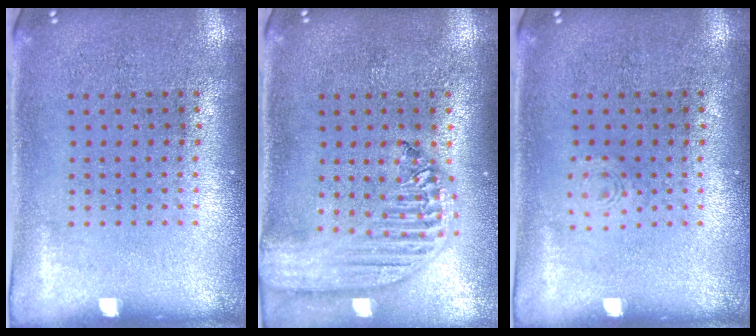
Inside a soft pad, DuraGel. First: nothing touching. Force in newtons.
{"total": 2.4, "press": 2.1, "slide": 1.2}
{"total": 0.7, "press": 0.7, "slide": 0.2}